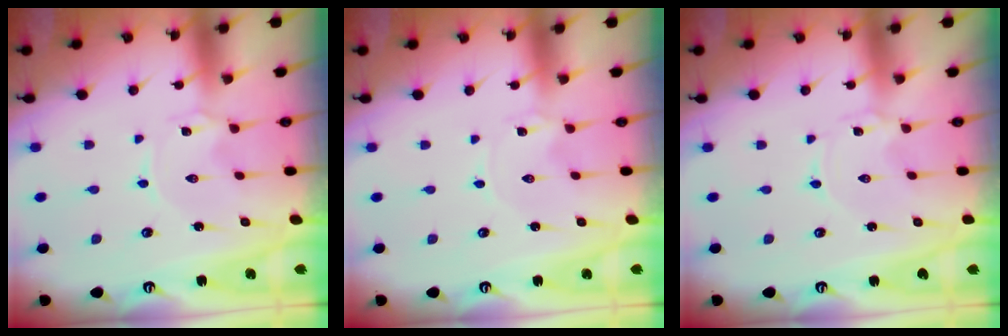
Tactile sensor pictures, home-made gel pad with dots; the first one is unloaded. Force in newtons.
{"total": 0.0}
{"total": 0.0}